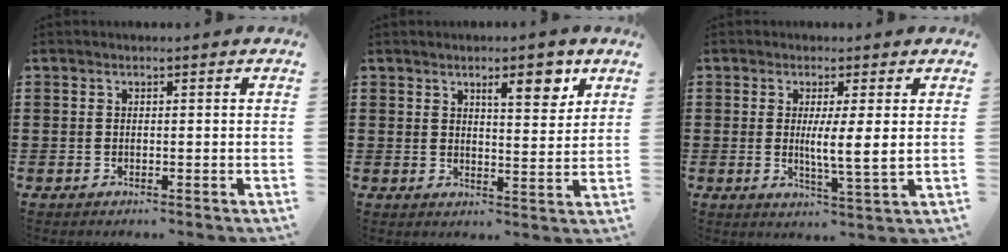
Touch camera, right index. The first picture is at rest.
{"total": 5.6, "force": [3.6, 1.7, 3.9], "torque": [-0.052, -0.007, 0.055]}
{"total": 4.4, "force": [0.7, 0.0, 4.4], "torque": [-0.078, -0.010, 0.008]}